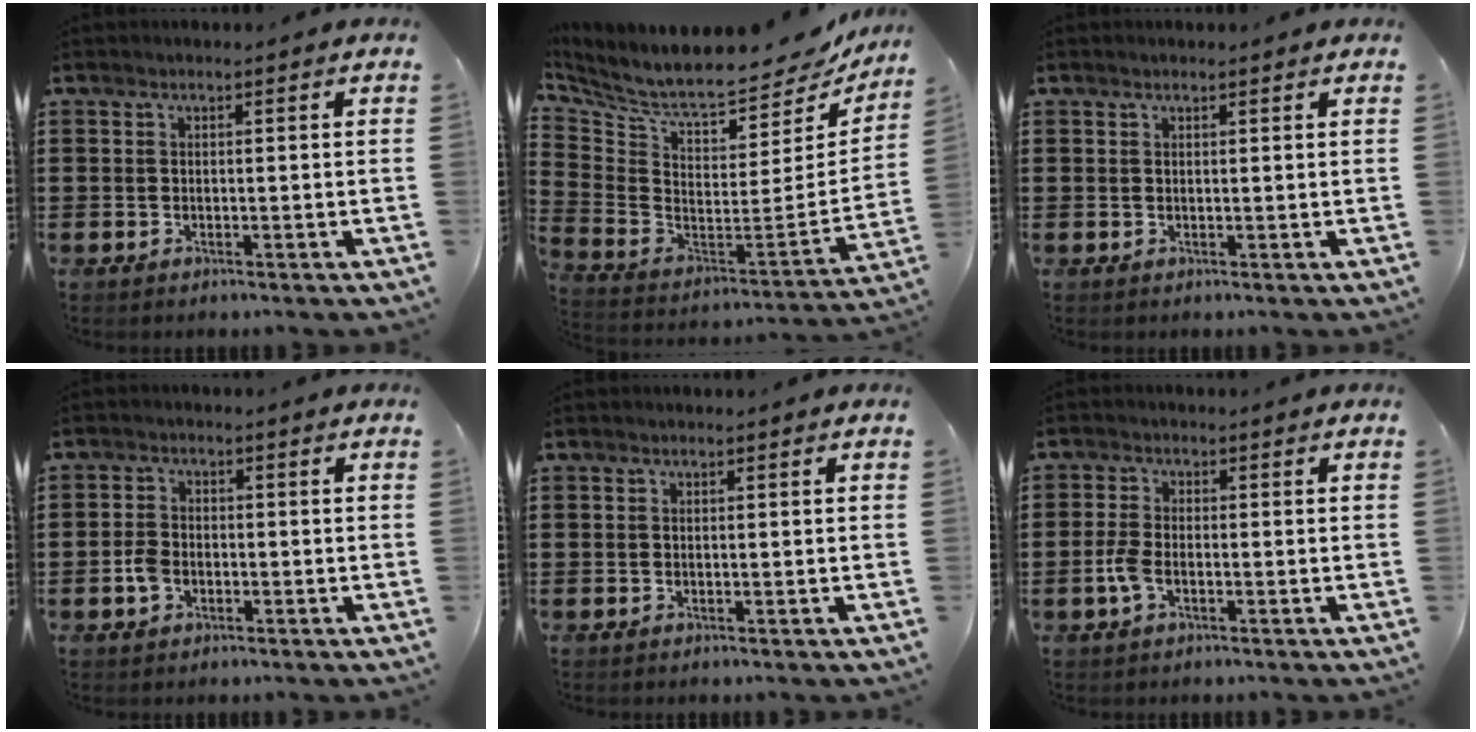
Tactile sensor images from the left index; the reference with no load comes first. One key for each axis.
{"total": 6.8, "fx": 5.9, "fy": 1.4, "fz": 3.1, "tx": -0.091, "ty": -0.059, "tz": 0.097}
{"total": 0.6, "fx": 0.6, "fy": 0.2, "fz": 0.2, "tx": -0.005, "ty": 0.000, "tz": 0.011}
{"total": 2.9, "fx": -0.9, "fy": 2.1, "fz": 1.9, "tx": -0.049, "ty": -0.003, "tz": -0.019}
{"total": 0.0}
{"total": 3.5, "fx": -1.1, "fy": 1.7, "fz": 2.9, "tx": -0.080, "ty": -0.007, "tz": -0.026}